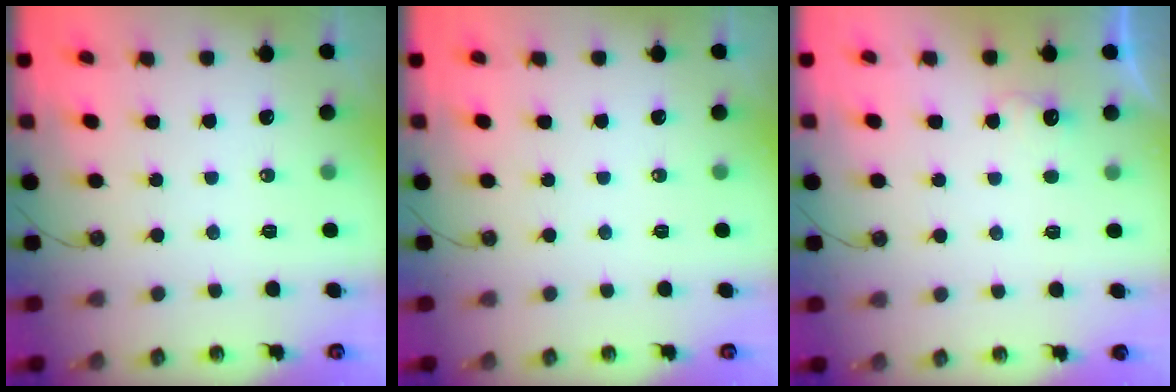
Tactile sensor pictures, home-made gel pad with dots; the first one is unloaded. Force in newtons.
{"total": 0.0}
{"total": 5.4, "press": 5.4, "slide": 0.7}